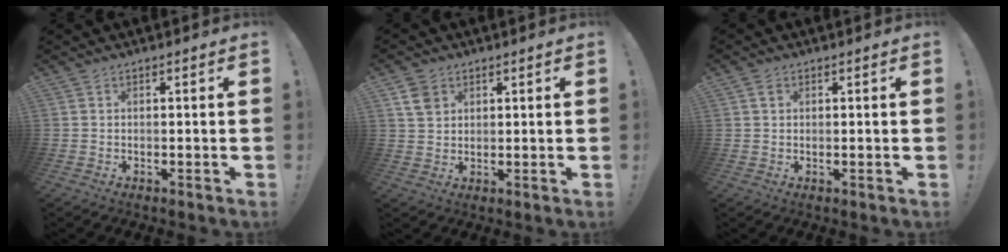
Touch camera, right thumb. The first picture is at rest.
{"total": 5.5, "force": [3.1, 4.0, 2.1], "torque": [-0.025, -0.006, 0.059]}
{"total": 1.3, "force": [0.8, 1.0, 0.4], "torque": [0.007, -0.004, 0.011]}